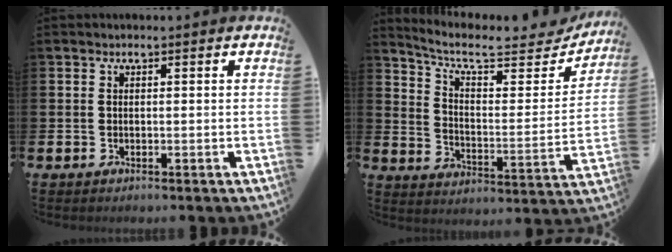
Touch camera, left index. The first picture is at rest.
{"total": 7.6, "force": [6.5, 2.2, 3.4], "torque": [-0.085, -0.052, 0.104]}